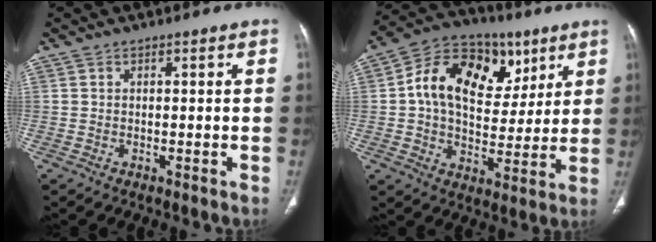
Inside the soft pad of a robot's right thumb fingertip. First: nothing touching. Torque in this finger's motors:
{"motor_torque": [1.71, 1.93, 0.66, -0.51, 0.29]}